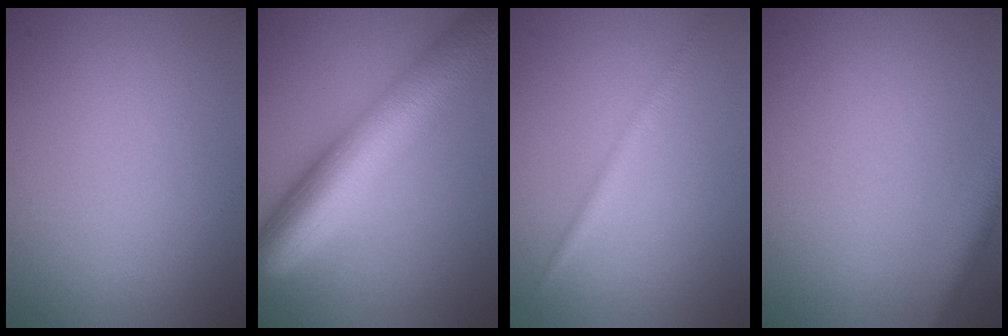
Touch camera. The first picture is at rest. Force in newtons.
{"total": 10.9, "press": 10.9, "slide": 0.3}
{"total": 1.7, "press": 1.7, "slide": 0.1}
{"total": 2.9, "press": 2.9, "slide": 0.2}